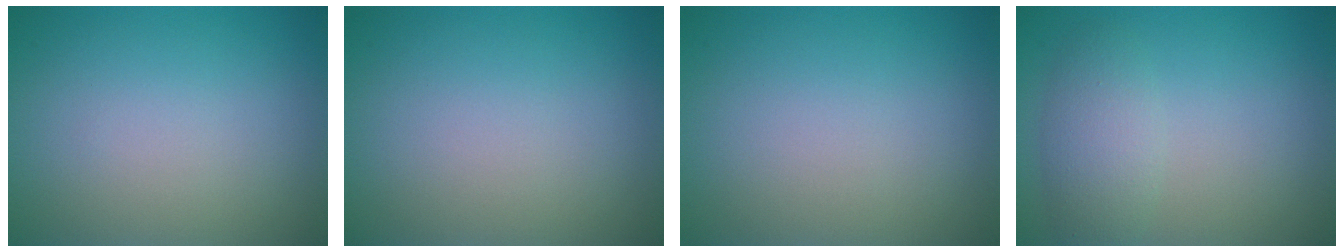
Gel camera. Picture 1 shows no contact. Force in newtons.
{"total": 0.0}
{"total": 0.0}
{"total": 2.9, "press": 2.9, "slide": 0.1}